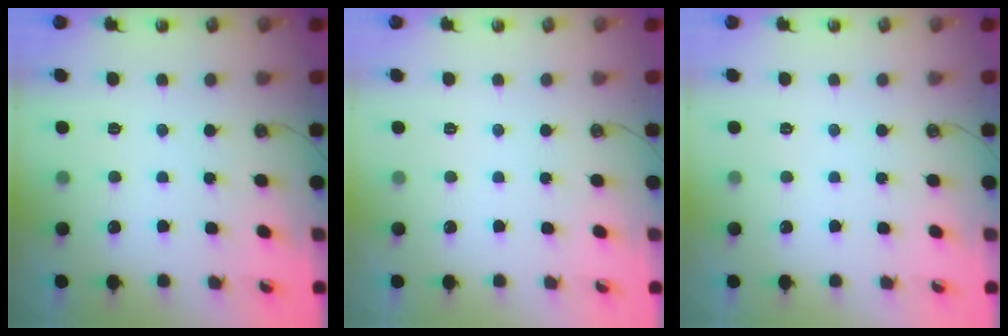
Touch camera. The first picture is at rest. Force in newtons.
{"total": 0.0}
{"total": 0.0}